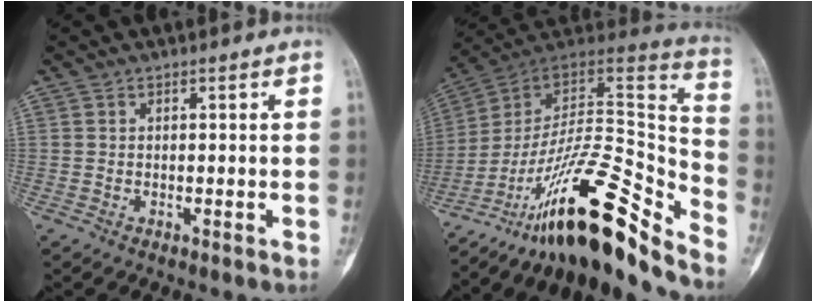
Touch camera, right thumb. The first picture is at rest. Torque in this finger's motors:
{"motor_torque": [3.57, 0.37, 1.50, -1.26, 0.47]}